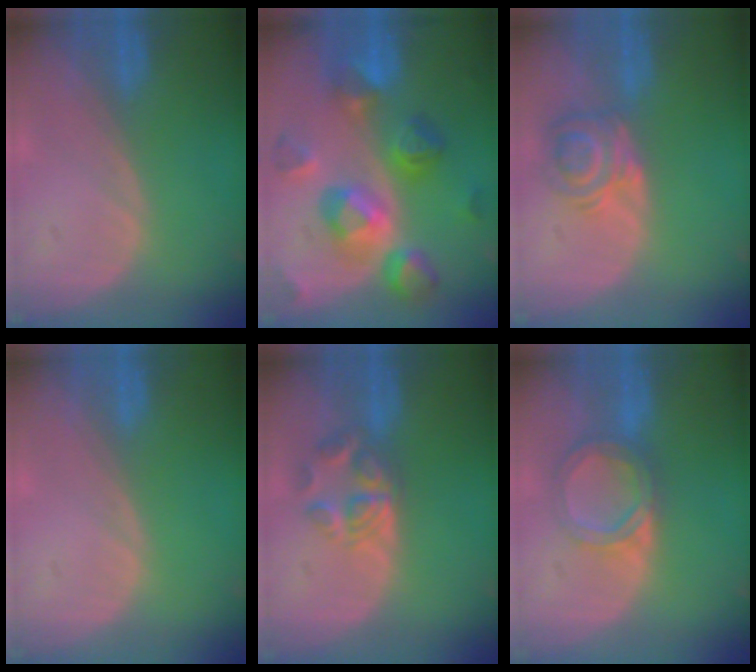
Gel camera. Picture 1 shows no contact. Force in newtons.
{"total": 11.4, "press": 11.4, "slide": 0.9}
{"total": 5.6, "press": 5.2, "slide": 2.2}
{"total": 0.0}
{"total": 5.8, "press": 4.9, "slide": 3.0}
{"total": 5.8, "press": 5.3, "slide": 2.4}